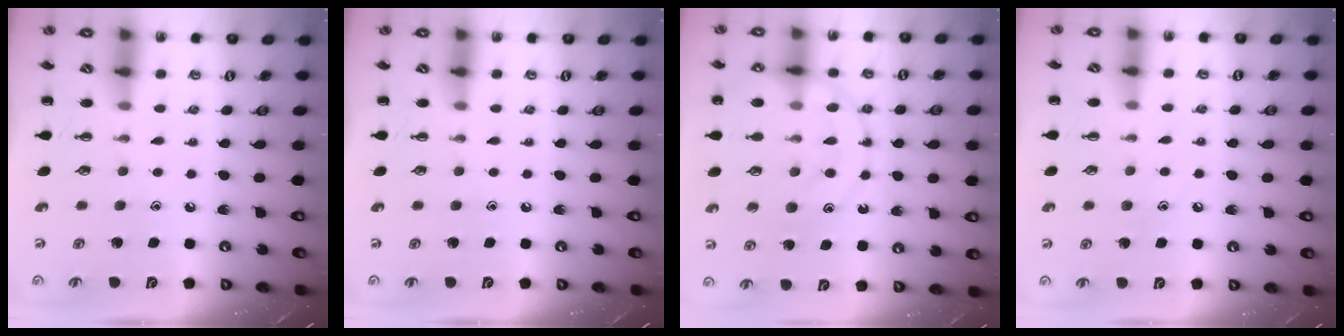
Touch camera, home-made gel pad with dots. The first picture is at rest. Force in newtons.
{"total": 0.0}
{"total": 15.8, "press": 15.7, "slide": 1.6}
{"total": 5.6, "press": 5.4, "slide": 1.6}